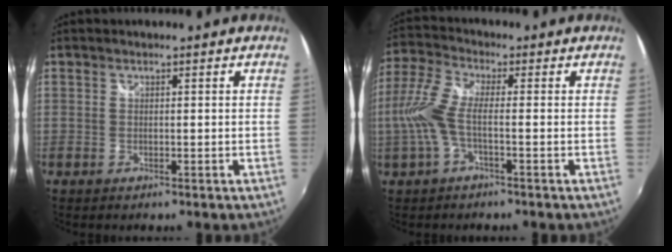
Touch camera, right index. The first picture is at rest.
{"total": 7.9, "force": [-1.7, 1.7, 7.5], "torque": [-0.179, 0.005, -0.034]}